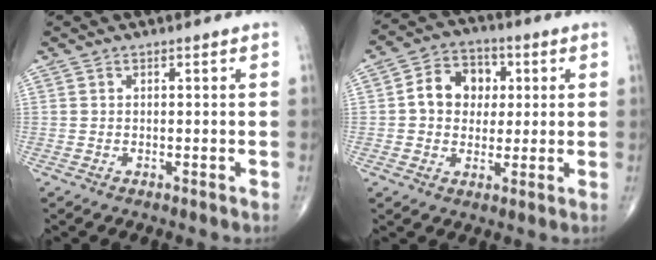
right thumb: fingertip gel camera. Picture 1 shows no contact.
{"total": 9.9, "force": [1.4, 8.0, 5.6], "torque": [-0.055, 0.014, 0.015]}